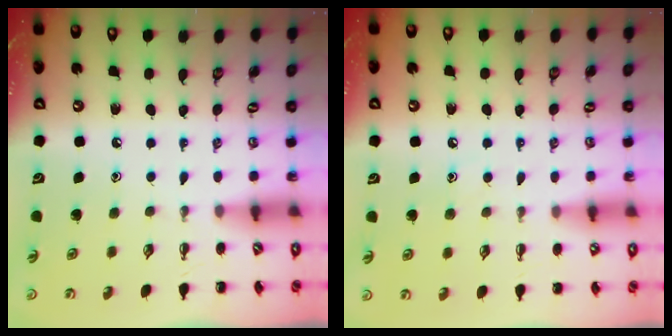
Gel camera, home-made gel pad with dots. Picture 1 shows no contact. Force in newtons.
{"total": 6.3, "press": 6.1, "slide": 1.7}